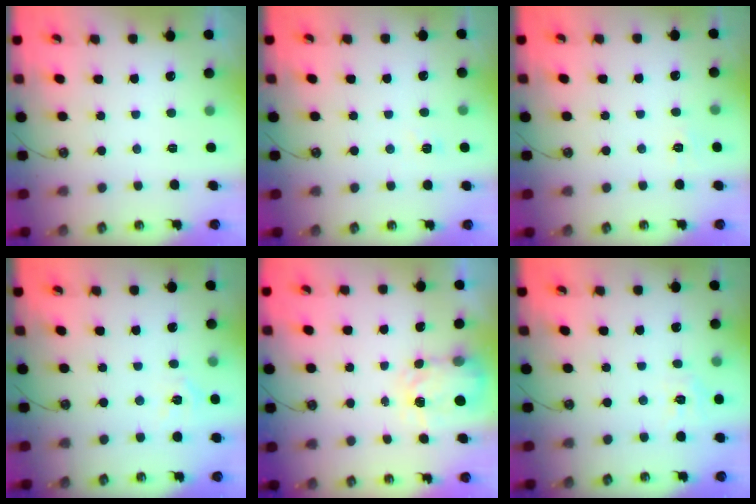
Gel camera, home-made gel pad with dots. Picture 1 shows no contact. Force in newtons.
{"total": 2.9, "press": 2.8, "slide": 0.5}
{"total": 4.6, "press": 4.5, "slide": 0.5}
{"total": 4.7, "press": 4.7, "slide": 0.6}
{"total": 4.3, "press": 4.2, "slide": 0.5}
{"total": 6.8, "press": 6.7, "slide": 0.6}